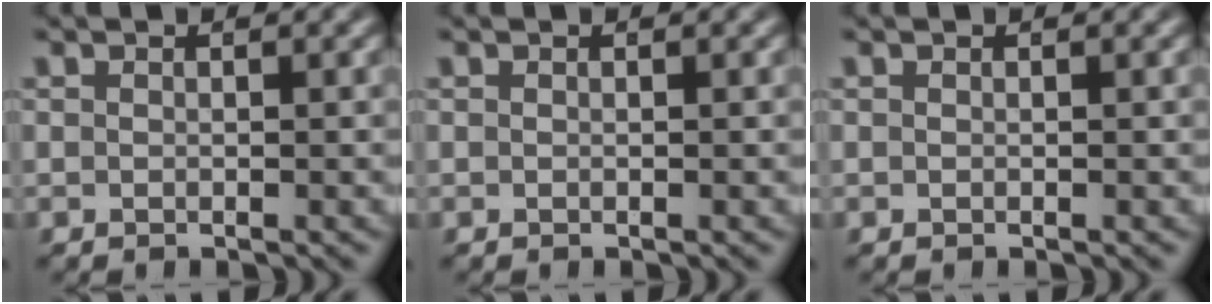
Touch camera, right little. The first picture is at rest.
{"total": 0.0}
{"total": 0.0}